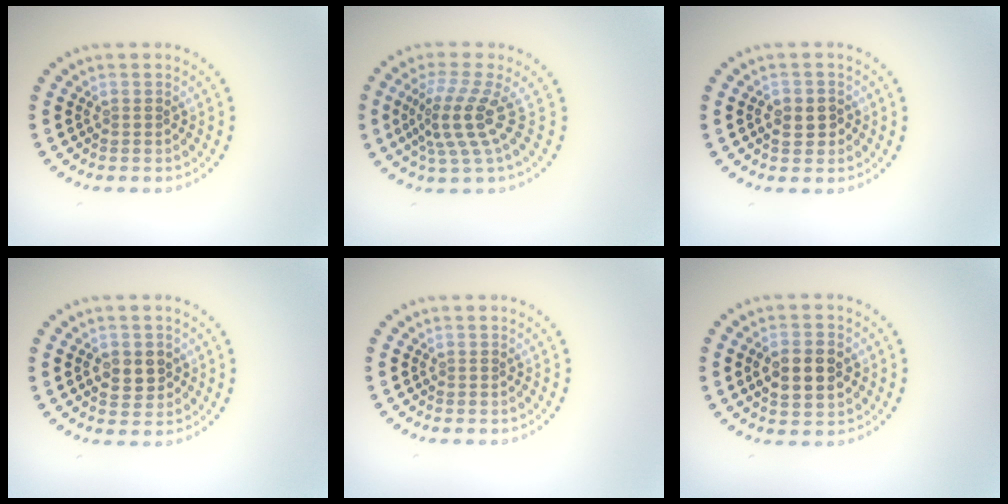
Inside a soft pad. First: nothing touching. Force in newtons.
{"total": 4.0, "press": 2.8, "slide": 2.8}
{"total": 2.1, "press": 2.1, "slide": 0.4}
{"total": 2.5, "press": 2.5, "slide": 0.3}
{"total": 0.0}
{"total": 4.5, "press": 4.5, "slide": 0.4}